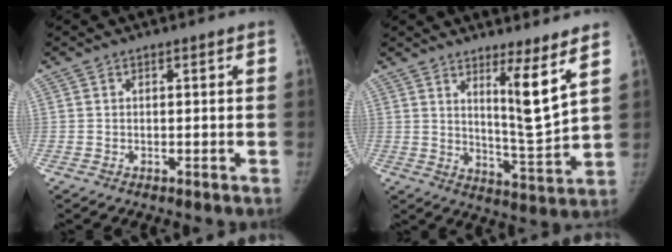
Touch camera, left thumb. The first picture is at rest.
{"total": 8.9, "force": [4.9, -0.1, 7.4], "torque": [-0.117, -0.060, 0.086]}